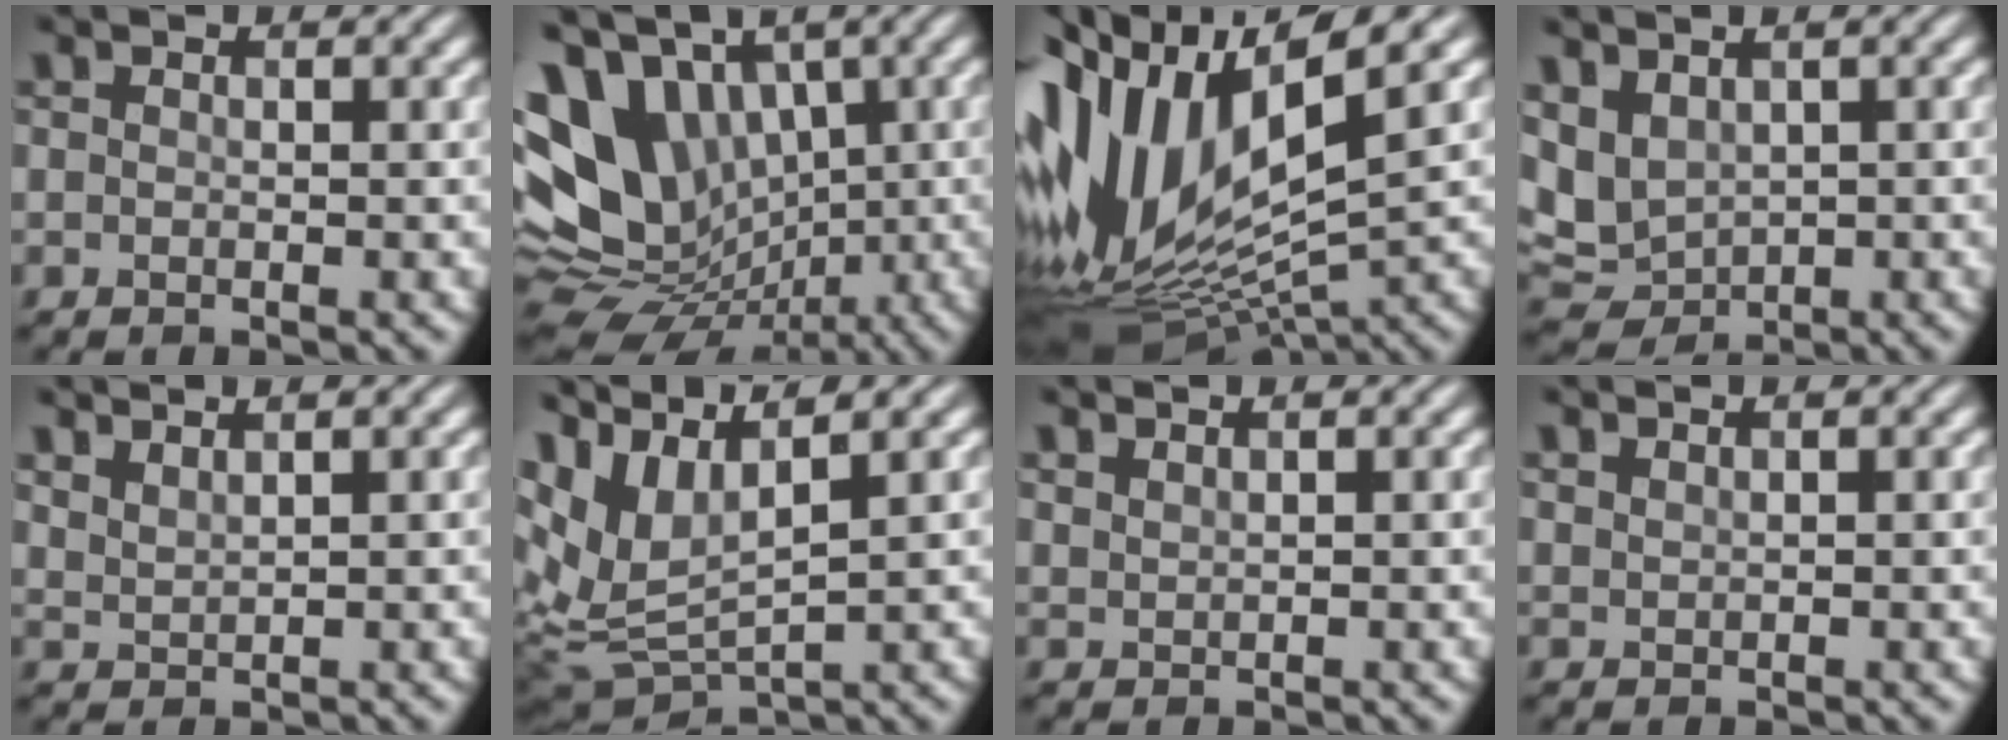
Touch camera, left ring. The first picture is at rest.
{"total": 12.1, "force": [1.7, 9.0, 8.0], "torque": [-0.165, -0.006, 0.032]}
{"total": 14.9, "force": [1.3, 6.8, 13.1], "torque": [-0.288, 0.006, 0.032]}
{"total": 4.1, "force": [1.2, 3.0, 2.5], "torque": [-0.060, -0.004, 0.027]}
{"total": 2.5, "force": [2.2, 0.6, 0.9], "torque": [-0.009, 0.006, 0.031]}
{"total": 8.7, "force": [4.1, 3.5, 6.8], "torque": [-0.176, 0.002, 0.088]}
{"total": 1.3, "force": [1.2, 0.2, 0.4], "torque": [-0.003, 0.001, 0.022]}
{"total": 1.0, "force": [1.0, 0.1, 0.3], "torque": [-0.003, -0.001, 0.017]}